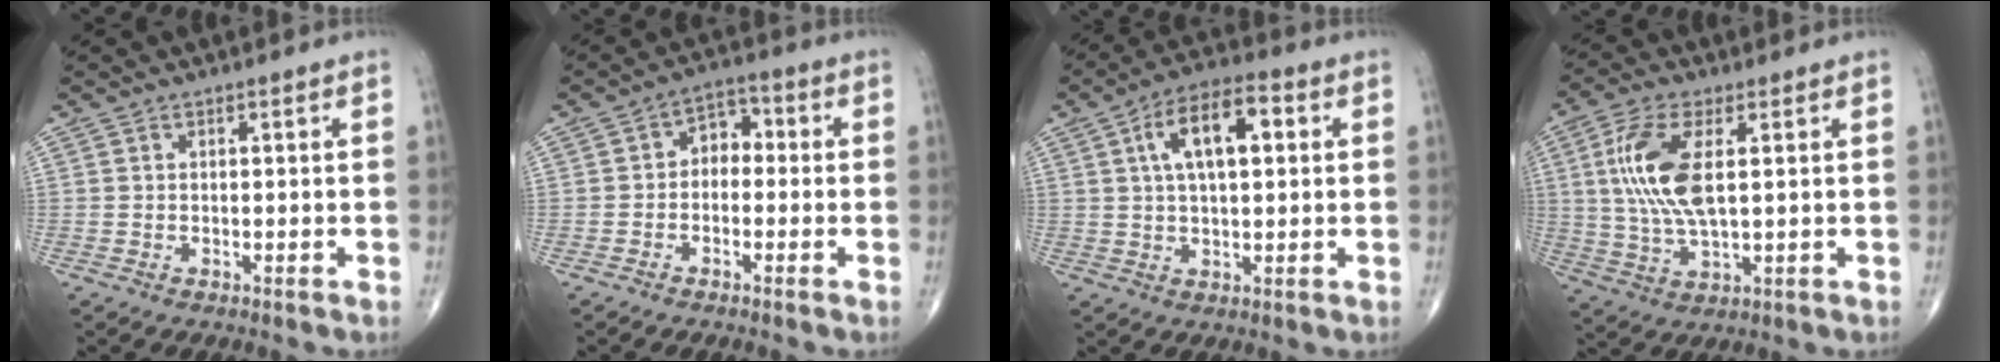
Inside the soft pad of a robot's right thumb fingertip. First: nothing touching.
{"total": 4.8, "force": [-0.7, 3.5, 3.1], "torque": [-0.023, 0.027, -0.029]}
{"total": 11.4, "force": [2.9, 5.2, 9.7], "torque": [-0.155, 0.017, 0.042]}
{"total": 12.1, "force": [2.3, 4.9, 10.8], "torque": [-0.240, -0.005, 0.047]}